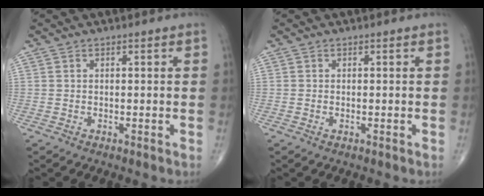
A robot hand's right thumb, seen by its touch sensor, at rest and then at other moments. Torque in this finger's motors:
{"motor_torque": [-0.07, 0.05, -0.24, -0.01, -0.03]}